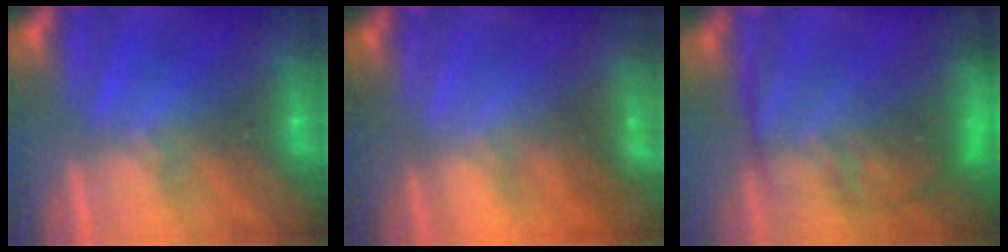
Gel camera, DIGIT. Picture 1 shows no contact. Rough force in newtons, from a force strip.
{"total": 1.9}
{"total": 8.0}